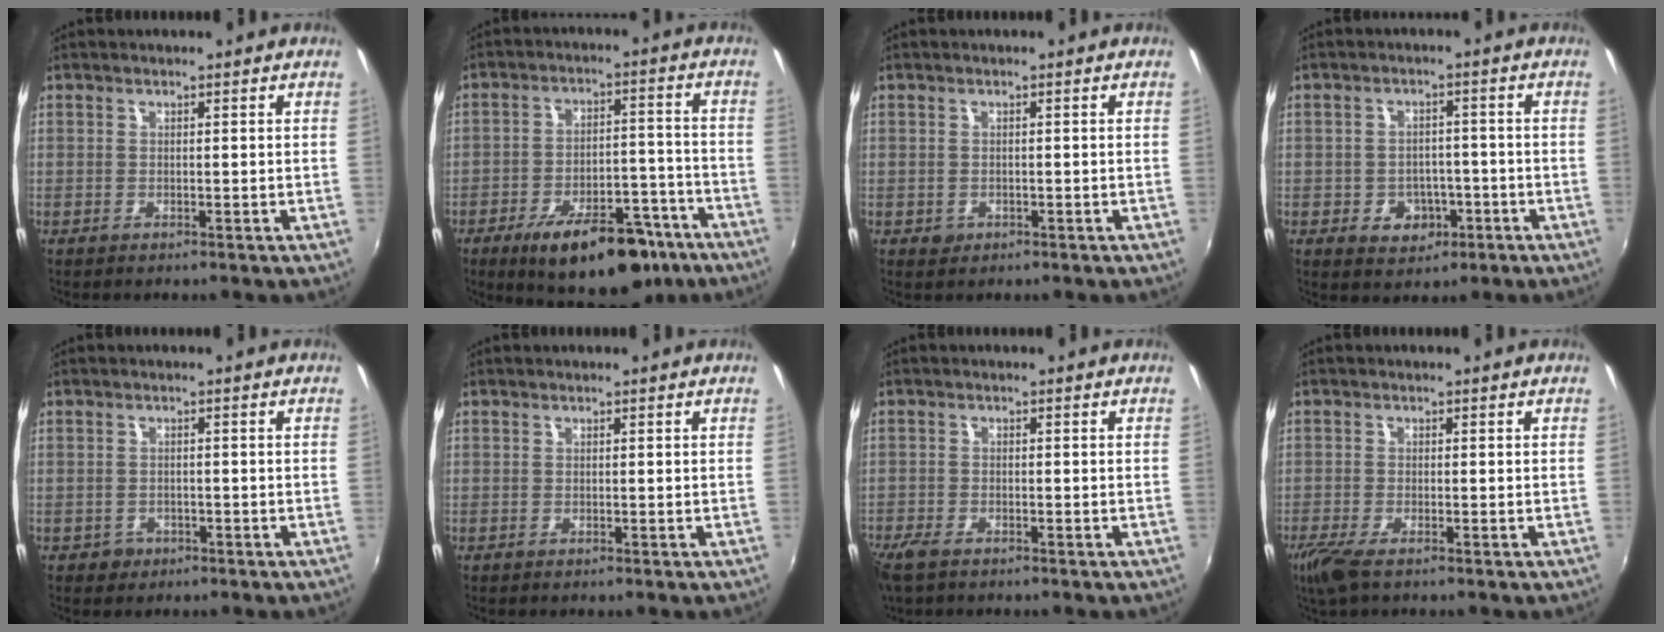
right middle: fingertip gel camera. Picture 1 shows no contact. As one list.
[{"total": 17.9, "force": [-11.9, 7.7, 10.9], "torque": [-0.167, 0.006, -0.160]}, {"total": 1.4, "force": [-0.5, 1.2, 0.3], "torque": [-0.006, -0.004, -0.005]}, {"total": 6.0, "force": [-2.5, 4.9, 2.3], "torque": [-0.054, 0.008, -0.021]}, {"total": 2.4, "force": [-1.1, 2.0, 0.5], "torque": [-0.014, -0.002, -0.015]}, {"total": 0.0}, {"total": 4.3, "force": [-3.2, 1.8, 2.1], "torque": [-0.058, -0.015, -0.066]}, {"total": 4.4, "force": [-3.0, 1.1, 3.1], "torque": [-0.073, -0.018, -0.059]}]